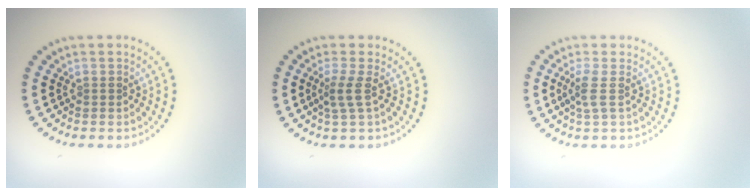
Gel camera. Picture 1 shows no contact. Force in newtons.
{"total": 1.9, "press": 1.2, "slide": 1.5}
{"total": 1.7, "press": 1.4, "slide": 1.0}